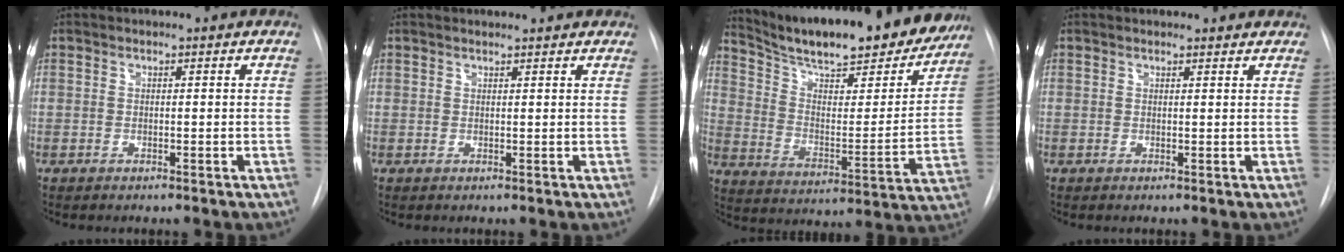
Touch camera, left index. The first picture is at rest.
{"total": 4.0, "force": [3.8, 0.7, 1.1], "torque": [-0.018, 0.015, 0.039]}
{"total": 26.3, "force": [23.0, 5.0, 11.6], "torque": [-0.186, -0.037, 0.322]}
{"total": 3.7, "force": [3.5, 1.0, 0.6], "torque": [-0.008, 0.009, 0.031]}